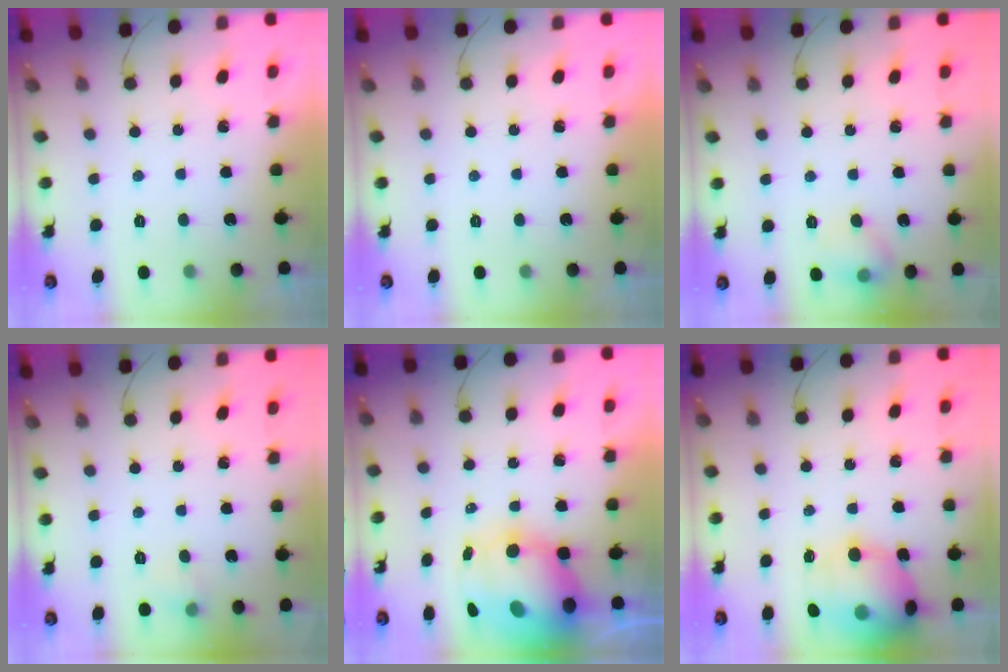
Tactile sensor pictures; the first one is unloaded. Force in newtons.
{"total": 0.0}
{"total": 6.6, "press": 6.4, "slide": 1.5}
{"total": 5.7, "press": 4.1, "slide": 3.9}
{"total": 14.4, "press": 14.0, "slide": 3.5}
{"total": 16.4, "press": 16.1, "slide": 3.3}